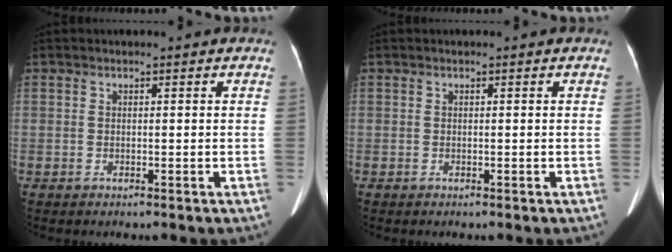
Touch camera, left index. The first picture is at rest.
{"total": 0.0}